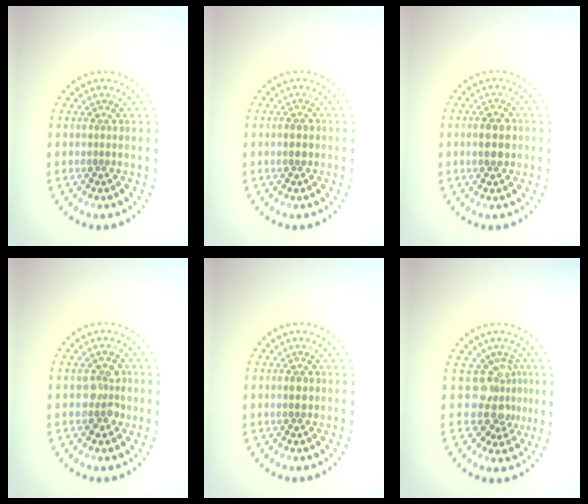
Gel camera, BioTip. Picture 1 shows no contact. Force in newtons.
{"total": 1.2, "press": 1.2, "slide": 0.2}
{"total": 2.8, "press": 2.8, "slide": 0.1}
{"total": 2.8, "press": 2.7, "slide": 0.5}
{"total": 1.4, "press": 1.4, "slide": 0.1}
{"total": 3.8, "press": 2.6, "slide": 2.8}